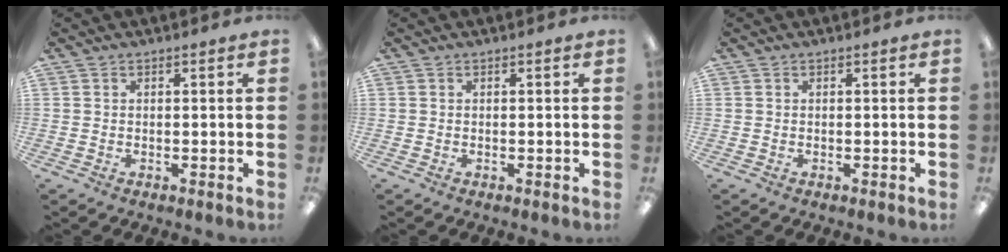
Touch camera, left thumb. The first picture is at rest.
{"total": 0.0}
{"total": 0.0}